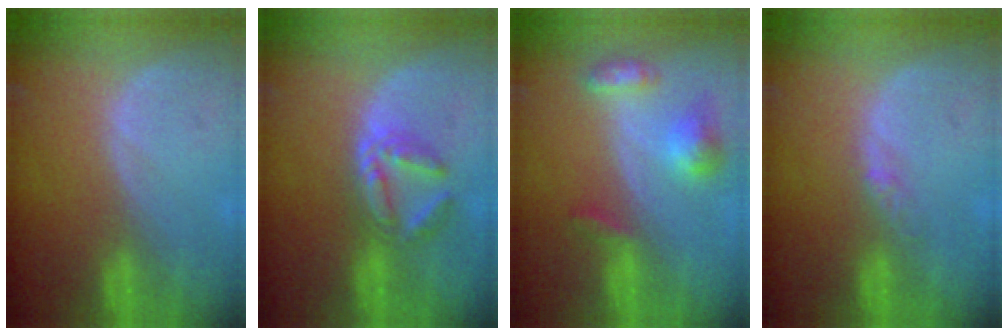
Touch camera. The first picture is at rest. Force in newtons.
{"total": 6.0, "press": 5.3, "slide": 2.7}
{"total": 5.7, "press": 5.3, "slide": 2.1}
{"total": 2.2, "press": 1.7, "slide": 1.3}